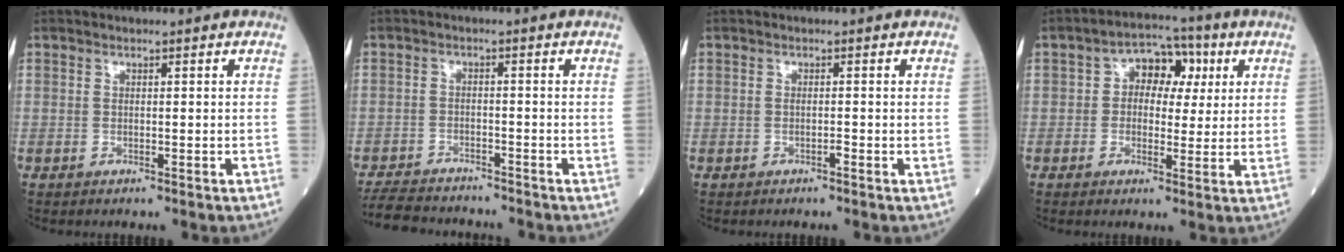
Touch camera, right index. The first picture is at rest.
{"total": 9.0, "force": [-8.4, 2.3, 2.2], "torque": [-0.035, -0.003, -0.131]}
{"total": 0.6, "force": [-0.3, 0.1, 0.5], "torque": [-0.011, 0.000, -0.005]}
{"total": 7.1, "force": [1.7, 4.6, 5.0], "torque": [-0.066, 0.029, 0.021]}